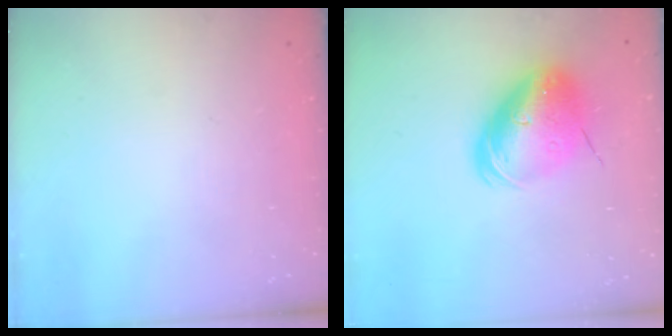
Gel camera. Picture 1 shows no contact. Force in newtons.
{"total": 13.3, "press": 13.0, "slide": 2.5}